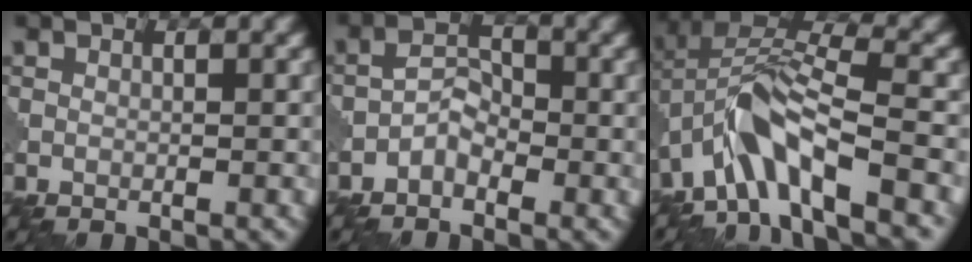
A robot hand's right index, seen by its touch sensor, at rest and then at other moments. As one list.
[{"total": 2.2, "force": [-1.4, 1.2, 1.2], "torque": [-0.019, 0.012, -0.031]}, {"total": 8.1, "force": [-3.8, 2.6, 6.6], "torque": [-0.121, 0.015, -0.083]}]